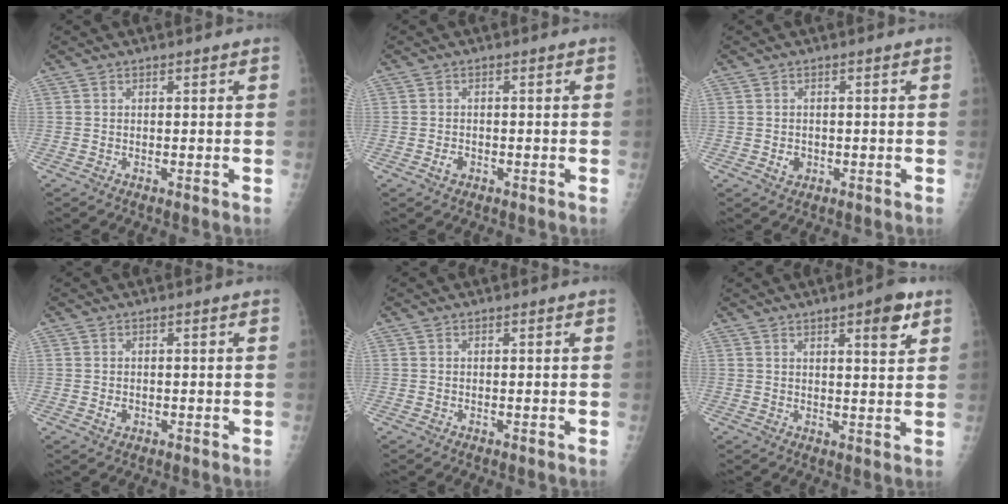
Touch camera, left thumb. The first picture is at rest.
{"total": 1.5, "force": [-0.7, 1.1, 0.8], "torque": [-0.013, 0.004, -0.013]}
{"total": 2.0, "force": [-0.5, 1.6, 0.9], "torque": [-0.007, 0.003, -0.004]}
{"total": 1.3, "force": [-0.3, 1.0, 0.7], "torque": [-0.009, 0.001, -0.002]}
{"total": 0.0}
{"total": 6.1, "force": [3.5, 1.5, 4.8], "torque": [-0.057, -0.017, 0.044]}